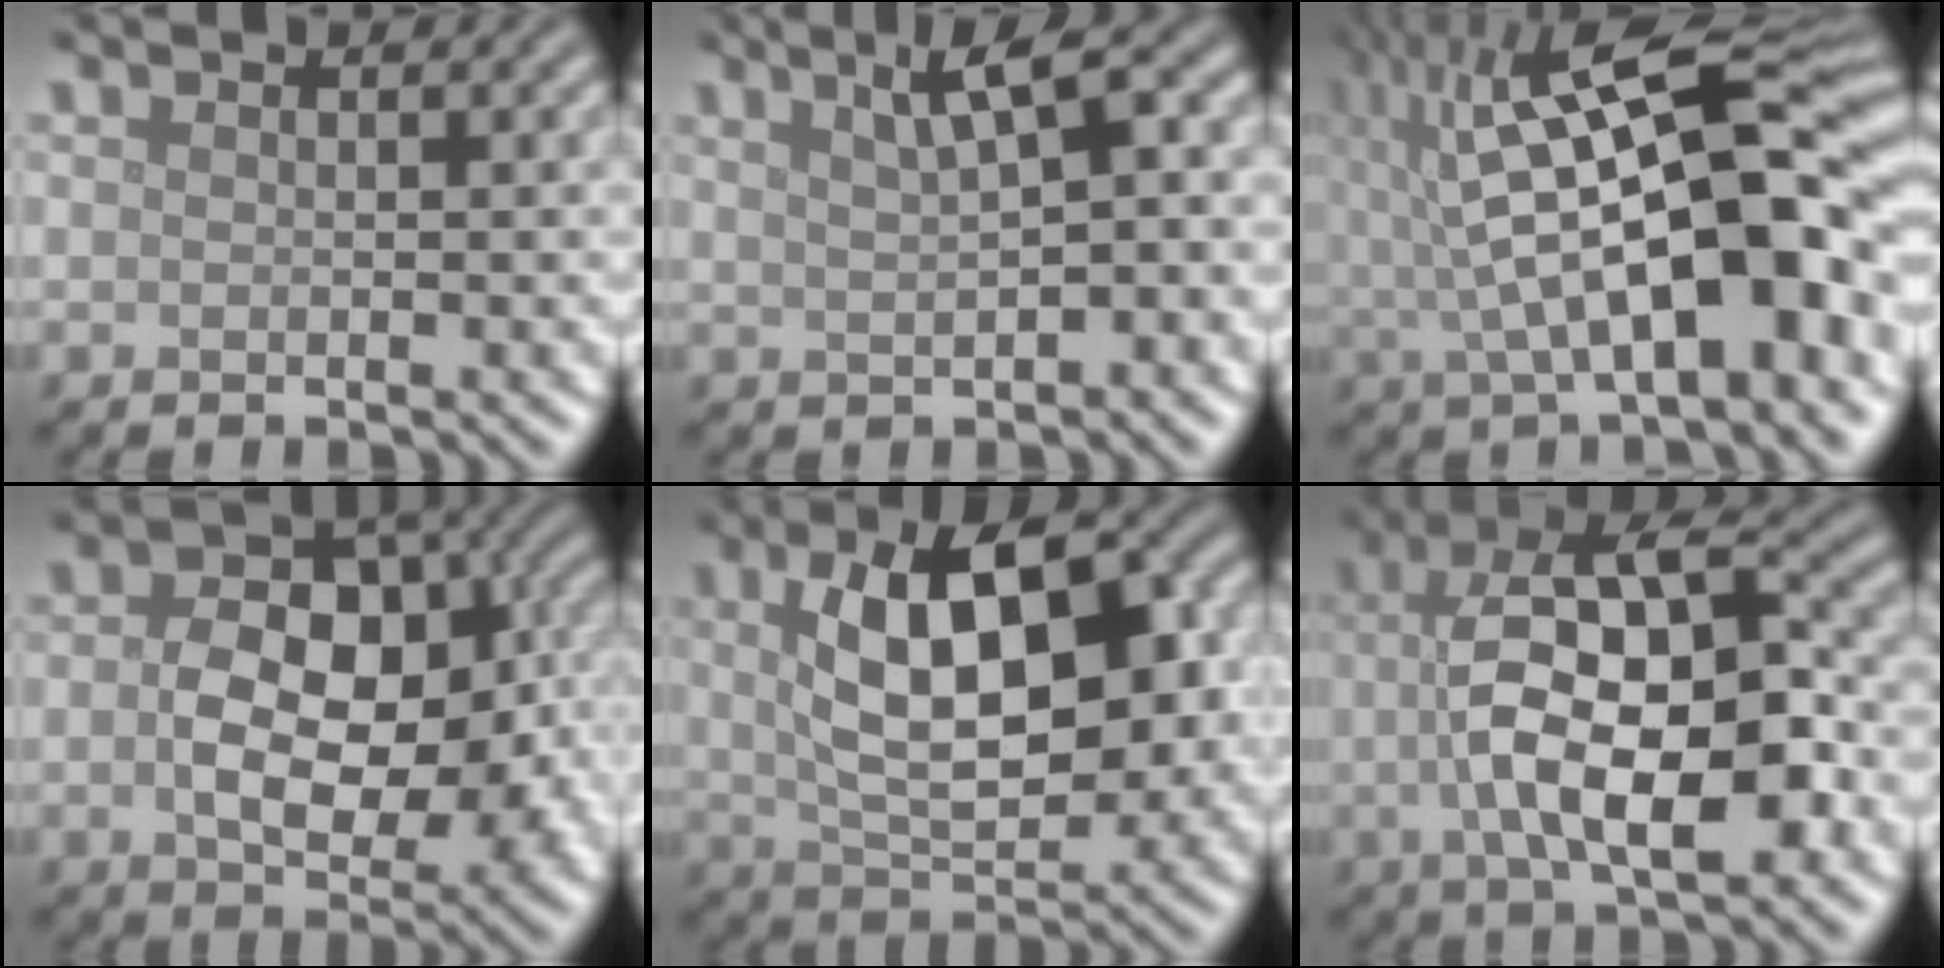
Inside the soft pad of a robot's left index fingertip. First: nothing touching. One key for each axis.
{"total": 5.9, "fx": 2.3, "fy": 1.8, "fz": 5.2, "tx": -0.076, "ty": 0.019, "tz": 0.036}
{"total": 16.2, "fx": 1.5, "fy": 6.2, "fz": 15.0, "tx": -0.219, "ty": 0.022, "tz": 0.026}
{"total": 9.9, "fx": -0.5, "fy": 6.2, "fz": 7.7, "tx": -0.120, "ty": 0.004, "tz": -0.004}
{"total": 10.6, "fx": 1.6, "fy": 5.2, "fz": 9.1, "tx": -0.138, "ty": 0.012, "tz": 0.025}
{"total": 10.5, "fx": -0.6, "fy": 4.3, "fz": 9.6, "tx": -0.161, "ty": 0.003, "tz": -0.008}